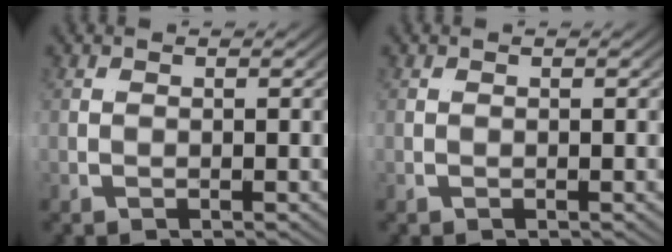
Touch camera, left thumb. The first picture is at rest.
{"total": 0.0}